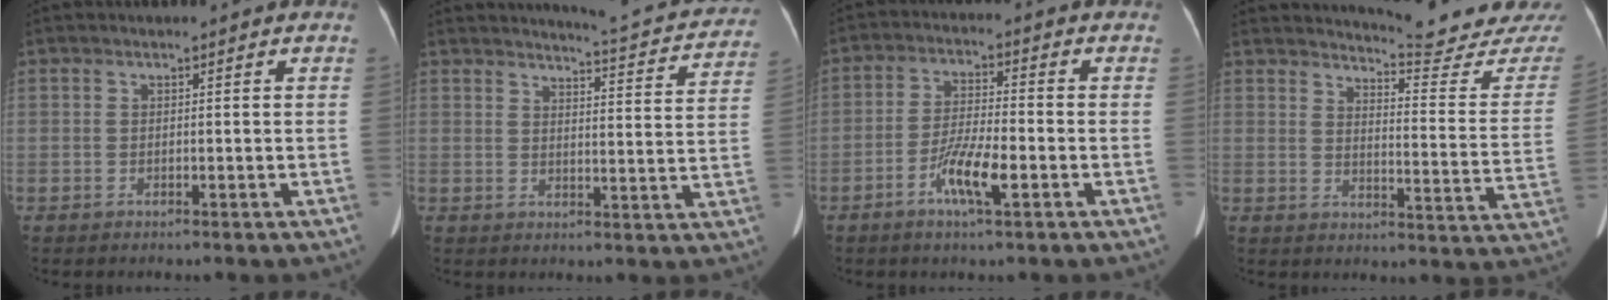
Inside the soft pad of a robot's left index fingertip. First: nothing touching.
{"total": 12.6, "force": [12.2, 1.0, 2.8], "torque": [-0.029, -0.038, 0.131]}
{"total": 6.8, "force": [-3.0, 0.8, 6.0], "torque": [-0.118, -0.004, -0.057]}
{"total": 15.7, "force": [15.4, -1.5, 2.7], "torque": [-0.036, -0.119, 0.177]}